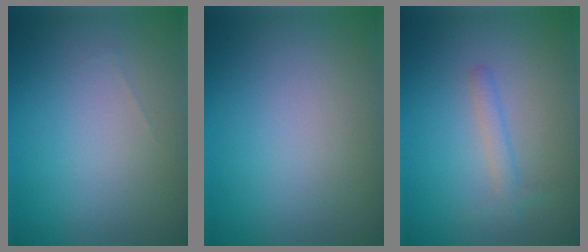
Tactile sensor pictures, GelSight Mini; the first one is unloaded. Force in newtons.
{"total": 0.0}
{"total": 1.8, "press": 1.8, "slide": 0.2}